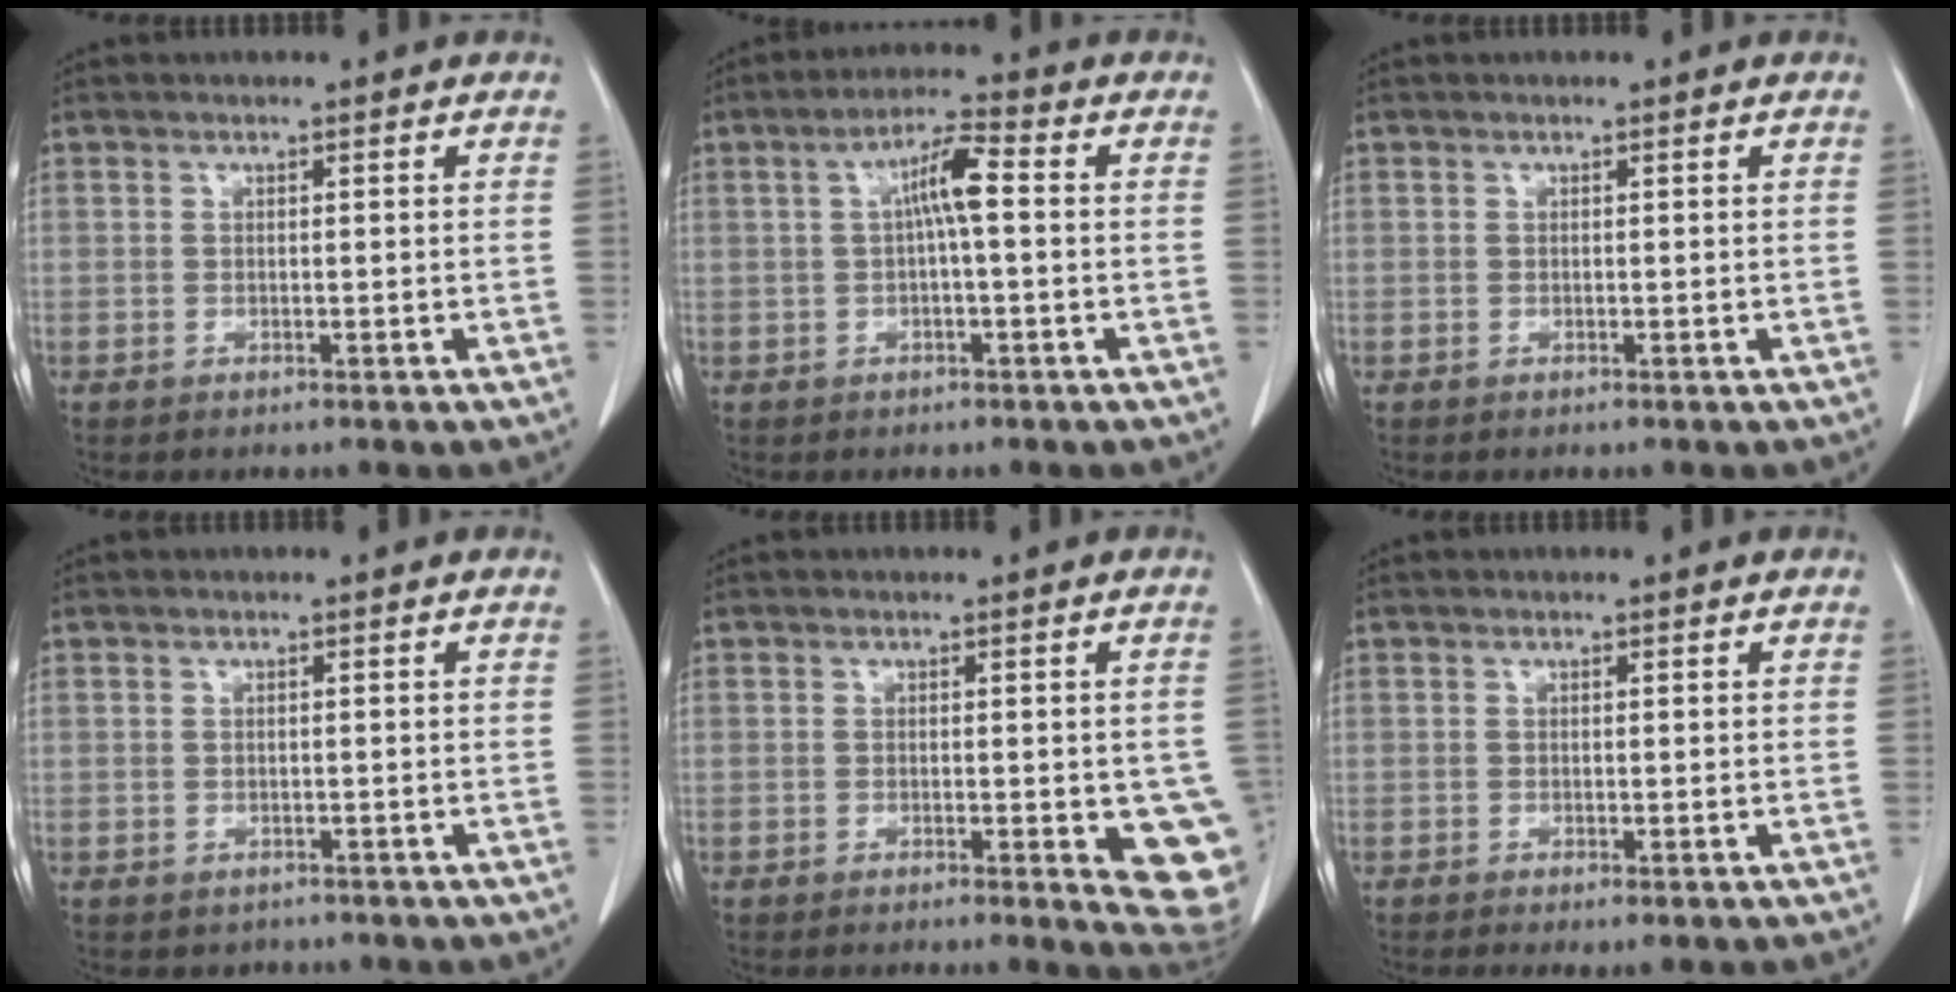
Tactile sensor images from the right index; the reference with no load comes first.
{"total": 5.5, "force": [0.5, 0.6, 5.5], "torque": [-0.099, 0.016, 0.007]}
{"total": 0.0}
{"total": 1.4, "force": [-0.7, 1.2, -0.1], "torque": [-0.007, 0.003, -0.011]}
{"total": 8.6, "force": [-1.6, 2.0, 8.2], "torque": [-0.085, -0.014, -0.018]}
{"total": 1.3, "force": [-0.5, 0.4, 1.1], "torque": [-0.018, -0.005, -0.006]}